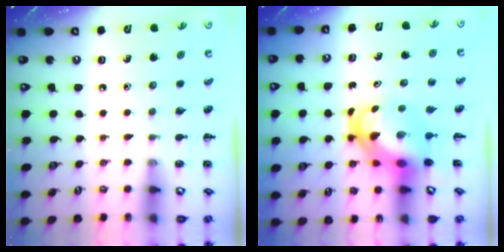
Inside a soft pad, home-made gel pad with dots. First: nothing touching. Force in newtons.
{"total": 4.9, "press": 4.8, "slide": 1.0}